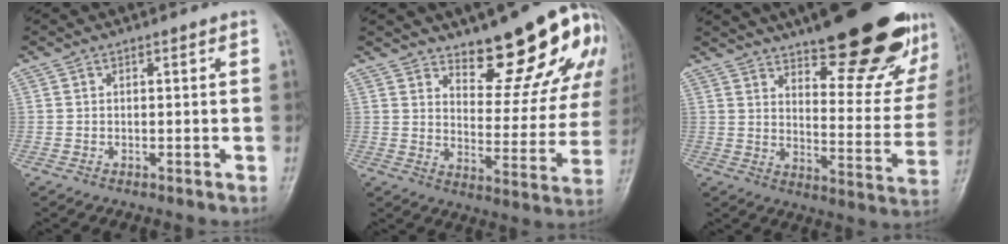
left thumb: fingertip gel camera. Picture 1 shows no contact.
{"total": 16.5, "force": [12.3, 5.2, 9.7], "torque": [-0.083, -0.105, 0.170]}
{"total": 28.7, "force": [19.3, 9.0, 19.3], "torque": [-0.239, -0.080, 0.261]}